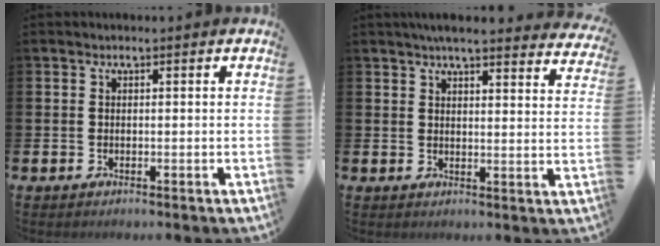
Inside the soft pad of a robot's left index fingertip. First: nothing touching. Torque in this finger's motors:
{"motor_torque": [1.08, -1.06, 0.22, 0.09]}